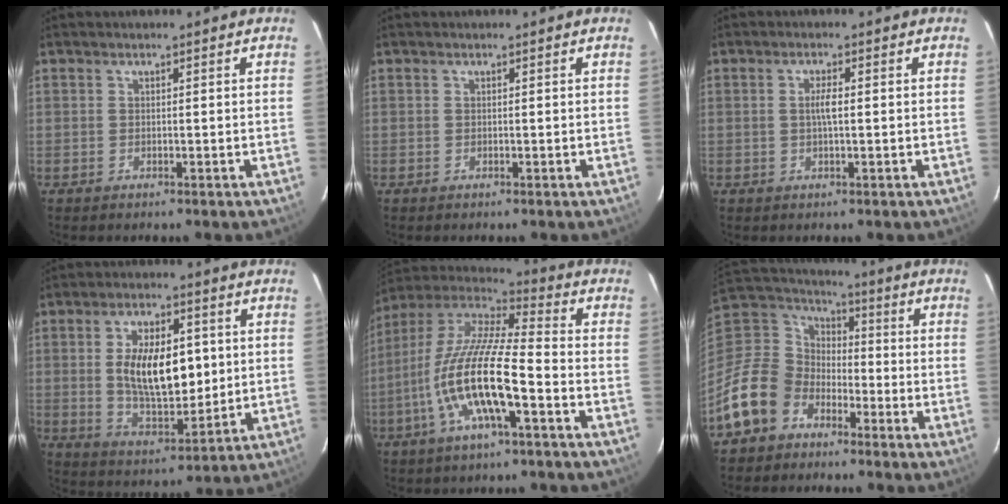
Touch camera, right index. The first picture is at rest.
{"total": 0.0}
{"total": 2.2, "force": [0.0, 0.3, 2.2], "torque": [-0.043, 0.002, 0.000]}
{"total": 14.4, "force": [1.6, 6.9, 12.5], "torque": [-0.220, -0.001, 0.036]}
{"total": 17.4, "force": [-6.1, 3.6, 15.9], "torque": [-0.301, -0.019, -0.123]}
{"total": 15.0, "force": [-9.1, 10.9, 4.7], "torque": [-0.134, 0.027, -0.170]}